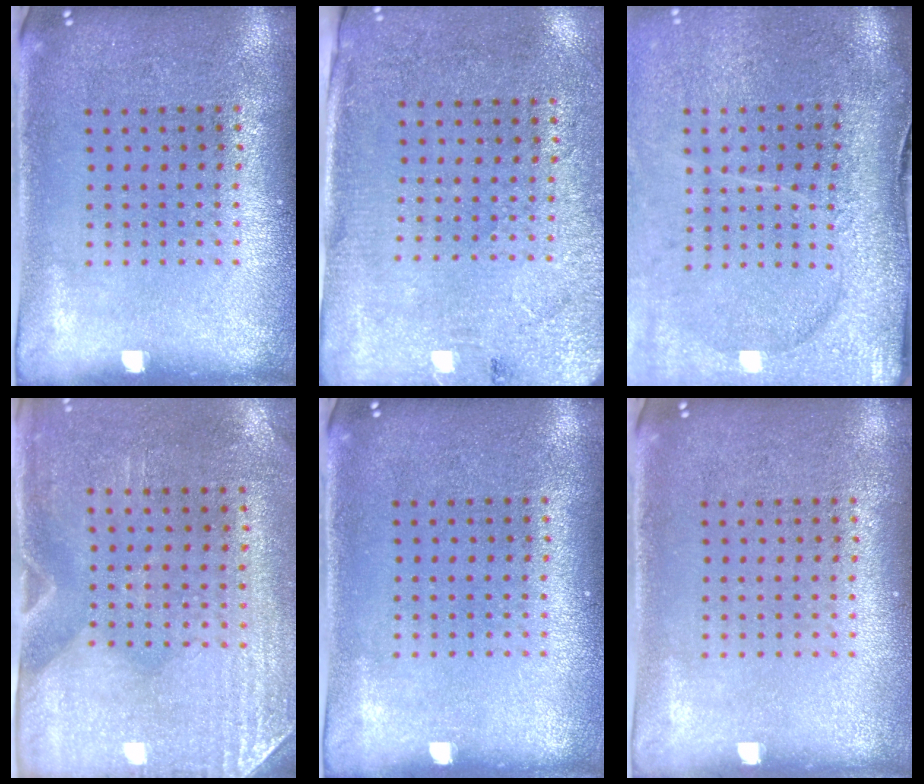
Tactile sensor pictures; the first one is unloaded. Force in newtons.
{"total": 2.7, "press": 2.3, "slide": 1.5}
{"total": 4.6, "press": 3.6, "slide": 2.8}
{"total": 2.9, "press": 2.5, "slide": 1.5}
{"total": 0.0}
{"total": 0.0}